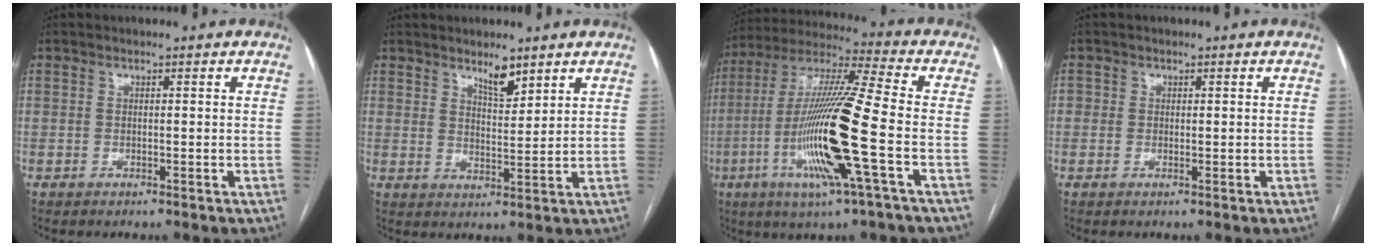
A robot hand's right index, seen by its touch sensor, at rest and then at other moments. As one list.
[{"total": 4.1, "force": [3.3, 1.0, 2.3], "torque": [-0.042, -0.007, 0.059]}, {"total": 18.5, "force": [-4.9, -0.1, 17.8], "torque": [-0.363, -0.014, -0.099]}, {"total": 1.4, "force": [0.0, 1.2, 0.7], "torque": [-0.011, 0.002, 0.002]}]